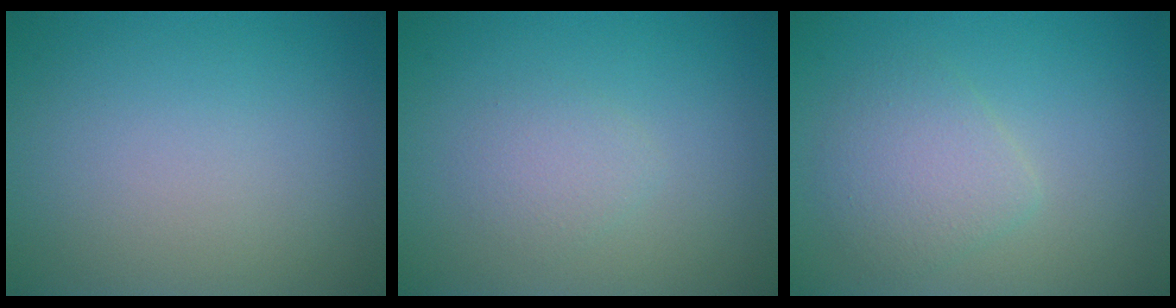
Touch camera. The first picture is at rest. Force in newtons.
{"total": 1.4, "press": 1.4, "slide": 0.0}
{"total": 2.9, "press": 2.9, "slide": 0.0}